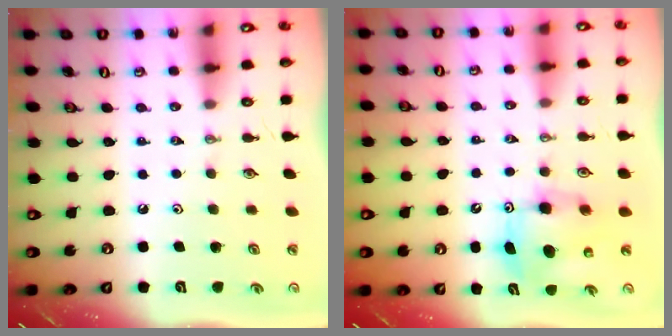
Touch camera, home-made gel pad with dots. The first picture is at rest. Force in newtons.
{"total": 10.0, "press": 10.0, "slide": 0.5}